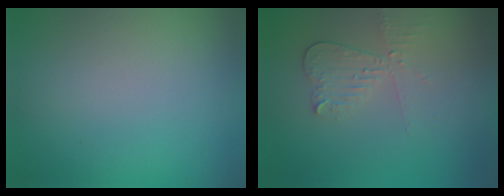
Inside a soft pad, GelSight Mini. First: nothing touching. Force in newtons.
{"total": 2.3, "press": 2.1, "slide": 0.8}